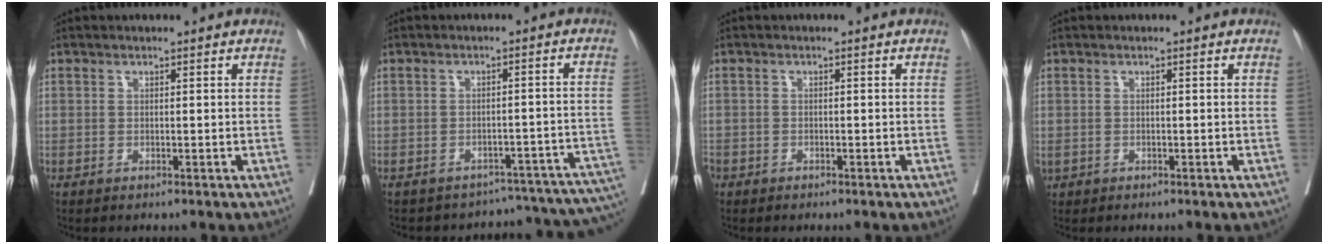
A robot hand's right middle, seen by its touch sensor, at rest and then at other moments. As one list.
[{"total": 14.2, "force": [-13.1, 4.2, 3.7], "torque": [-0.005, 0.045, -0.137]}, {"total": 2.3, "force": [-1.6, 1.4, 0.7], "torque": [-0.021, -0.001, -0.032]}, {"total": 0.7, "force": [-0.2, 0.6, 0.3], "torque": [-0.007, 0.003, 0.003]}]